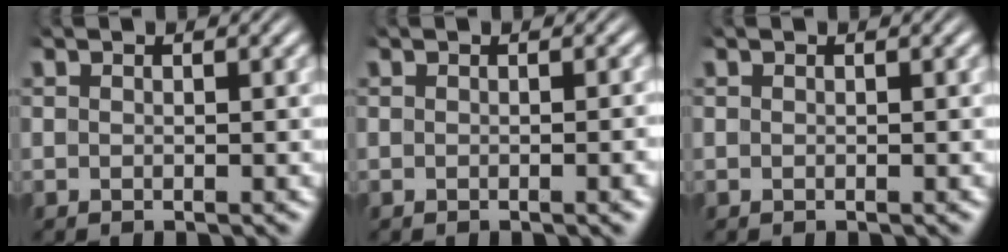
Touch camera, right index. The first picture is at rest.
{"total": 0.7, "force": [-0.4, -0.2, 0.5], "torque": [-0.007, 0.006, -0.008]}
{"total": 0.0}